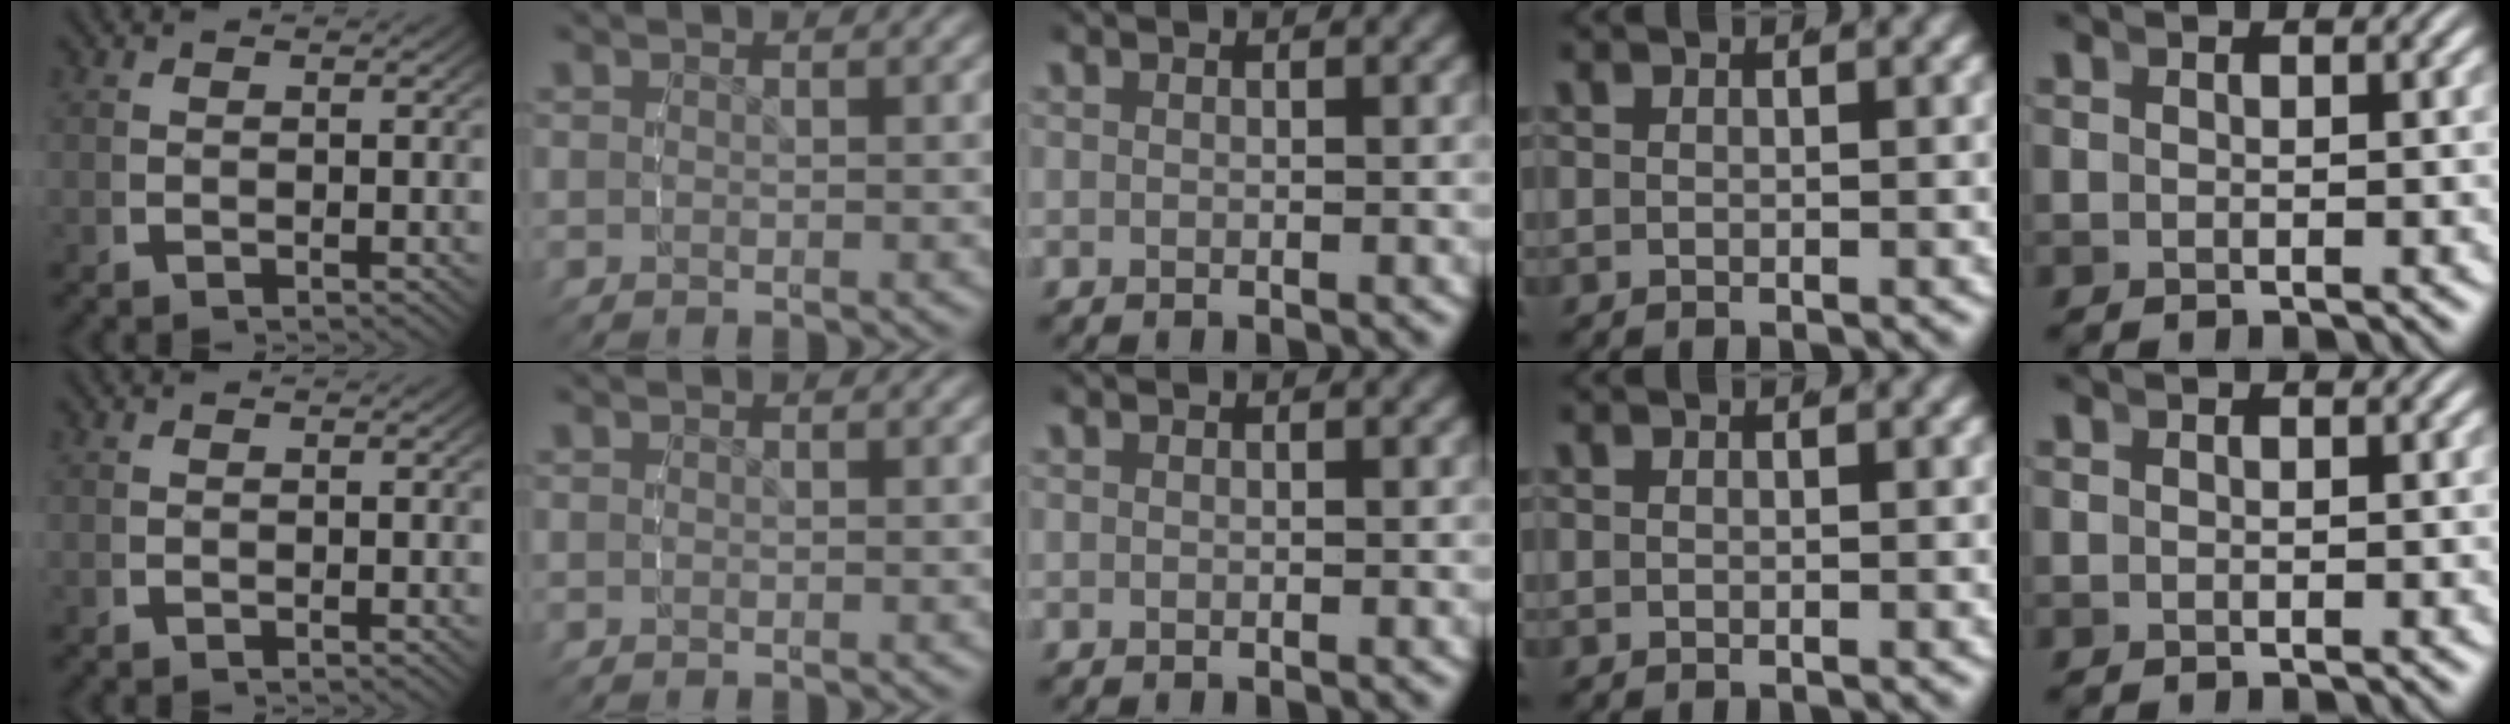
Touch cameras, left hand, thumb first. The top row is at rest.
{}